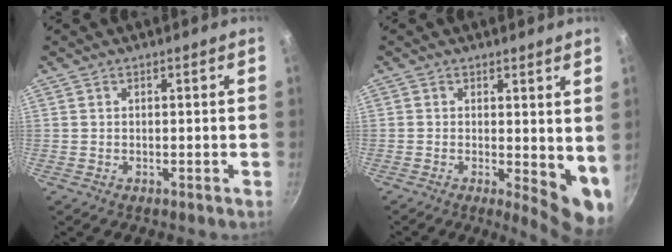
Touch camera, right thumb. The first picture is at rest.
{"total": 7.7, "force": [0.2, 3.2, 7.0], "torque": [-0.073, -0.015, 0.005]}